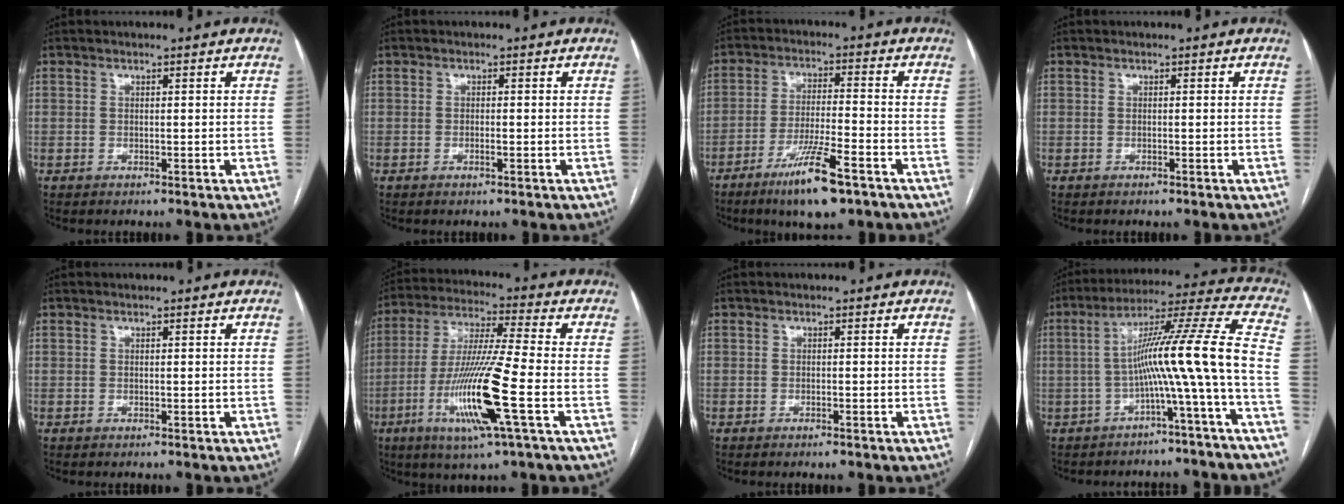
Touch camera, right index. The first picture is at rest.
{"total": 0.9, "force": [-0.3, 0.2, 0.8], "torque": [-0.019, 0.001, -0.003]}
{"total": 10.5, "force": [-6.5, 0.9, 8.2], "torque": [-0.151, -0.022, -0.110]}
{"total": 0.0}
{"total": 0.0}
{"total": 15.5, "force": [-5.1, -0.4, 14.6], "torque": [-0.301, -0.019, -0.097]}
{"total": 1.0, "force": [-0.7, 0.1, 0.6], "torque": [-0.012, -0.002, -0.008]}
{"total": 13.3, "force": [-3.7, -2.0, 12.6], "torque": [-0.192, 0.030, -0.063]}